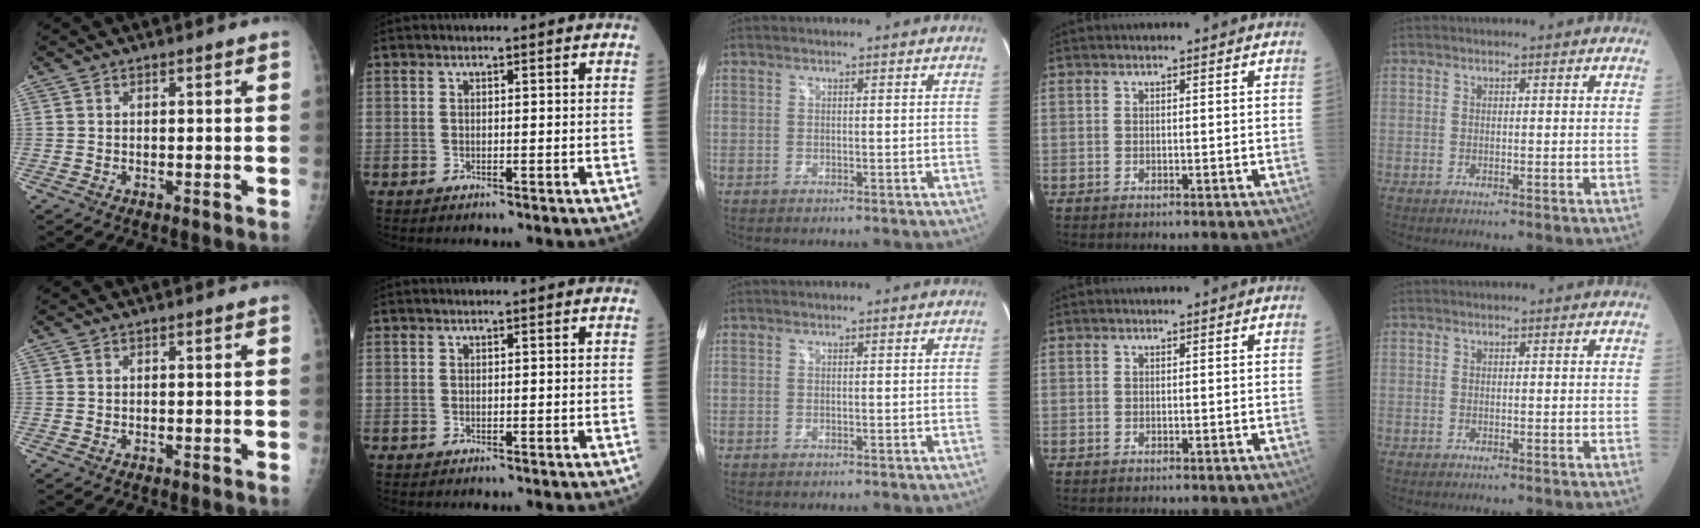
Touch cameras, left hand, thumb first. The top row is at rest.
{}